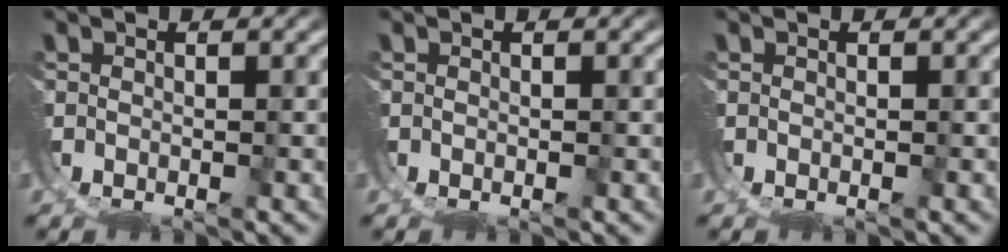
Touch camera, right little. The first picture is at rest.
{"total": 0.0}
{"total": 0.0}